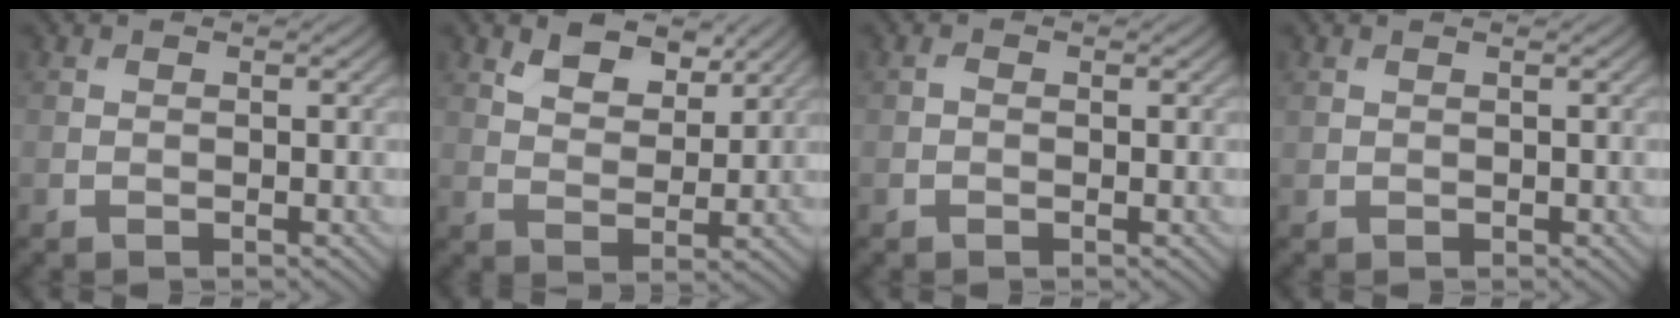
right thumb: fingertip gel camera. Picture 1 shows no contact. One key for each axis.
{"total": 5.6, "fx": 3.7, "fy": 2.8, "fz": 3.1, "tx": -0.064, "ty": -0.005, "tz": 0.067}
{"total": 0.6, "fx": 0.0, "fy": 0.3, "fz": 0.5, "tx": -0.008, "ty": -0.001, "tz": -0.002}
{"total": 0.5, "fx": 0.5, "fy": 0.2, "fz": 0.2, "tx": -0.009, "ty": 0.001, "tz": 0.012}